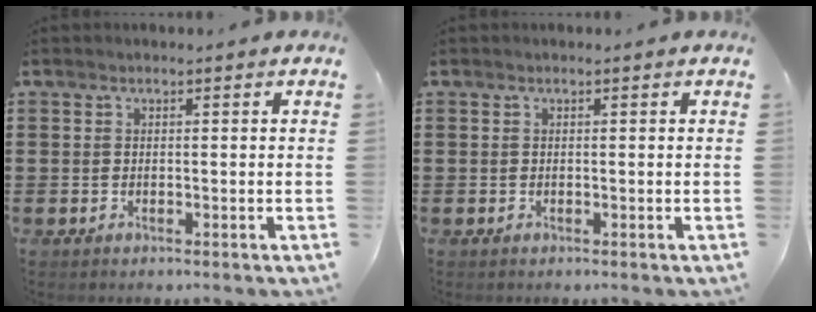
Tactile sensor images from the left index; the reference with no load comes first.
{"total": 0.0}